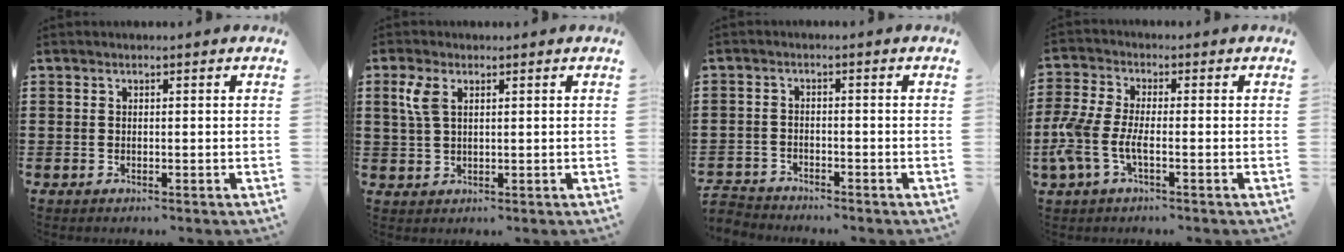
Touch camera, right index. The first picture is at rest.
{"total": 4.0, "force": [1.6, 1.9, 3.1], "torque": [-0.076, 0.005, 0.026]}
{"total": 2.4, "force": [-2.3, 0.3, -0.3], "torque": [-0.004, -0.001, -0.052]}
{"total": 5.7, "force": [-2.0, 2.0, 5.0], "torque": [-0.136, -0.014, -0.049]}